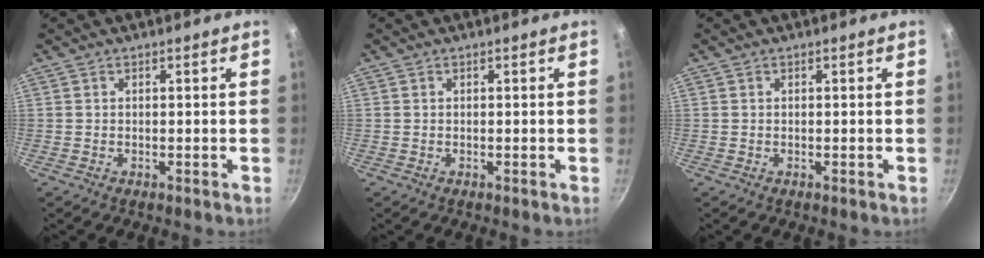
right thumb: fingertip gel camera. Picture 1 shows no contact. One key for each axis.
{"total": 0.0}
{"total": 0.0}